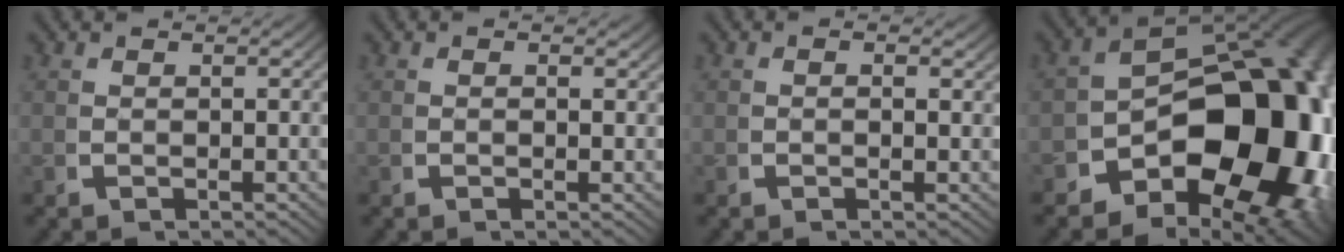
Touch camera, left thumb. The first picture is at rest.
{"total": 0.0}
{"total": 0.0}
{"total": 25.8, "force": [-2.6, 16.2, 20.0], "torque": [-0.288, -0.073, -0.020]}